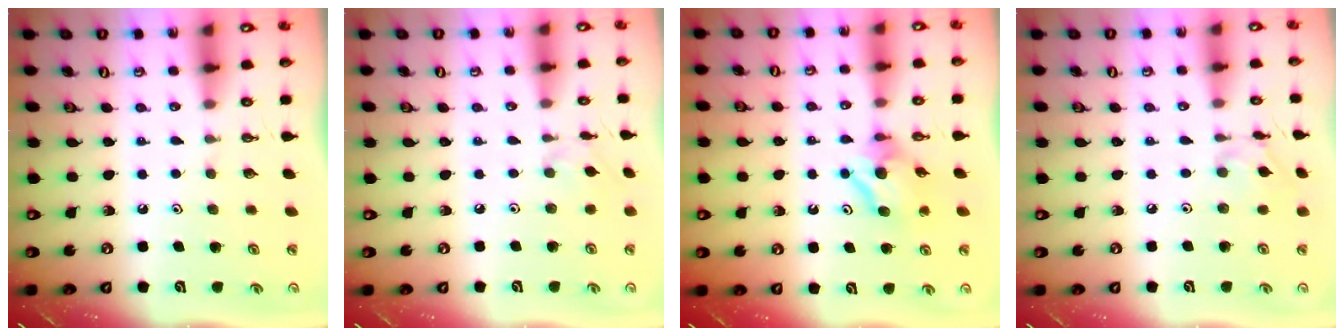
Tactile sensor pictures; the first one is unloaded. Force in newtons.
{"total": 1.5, "press": 1.4, "slide": 0.5}
{"total": 7.8, "press": 7.8, "slide": 0.7}
{"total": 6.0, "press": 5.9, "slide": 0.6}